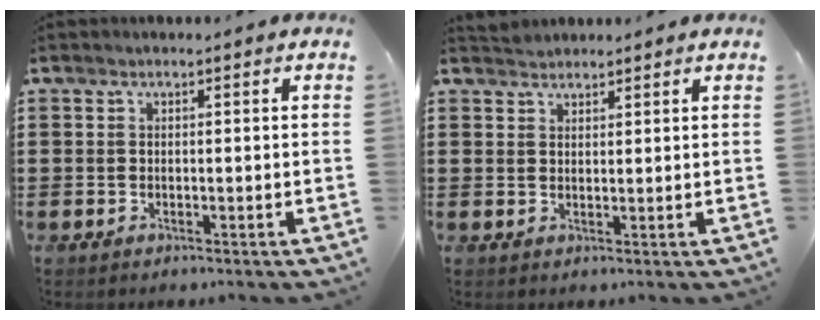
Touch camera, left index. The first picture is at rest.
{"total": 1.9, "force": [1.9, 0.4, -0.1], "torque": [-0.004, 0.004, 0.038]}